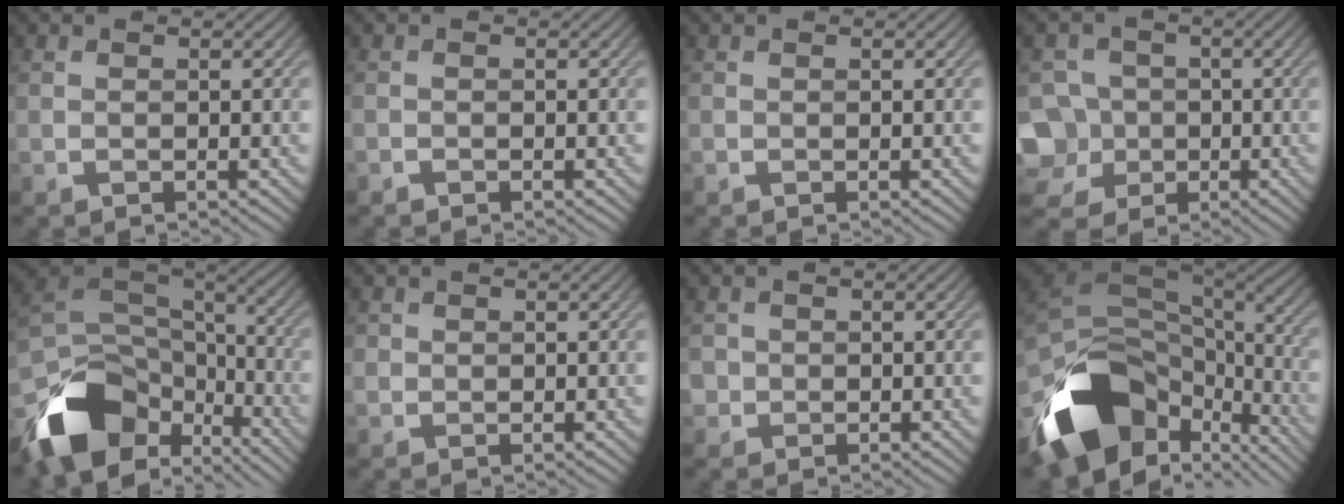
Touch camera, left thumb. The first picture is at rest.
{"total": 0.6, "force": [-0.6, 0.0, 0.0], "torque": [0.000, 0.001, -0.015]}
{"total": 0.0}
{"total": 9.3, "force": [-3.0, 8.4, 2.7], "torque": [-0.092, -0.024, -0.081]}
{"total": 15.8, "force": [-8.6, 9.3, 9.4], "torque": [-0.228, -0.033, -0.140]}
{"total": 0.7, "force": [0.1, 0.7, -0.2], "torque": [0.013, -0.002, -0.002]}
{"total": 1.6, "force": [-0.3, 1.5, 0.1], "torque": [0.004, -0.001, -0.009]}
{"total": 16.9, "force": [-7.1, 10.1, 11.6], "torque": [-0.254, -0.038, -0.105]}